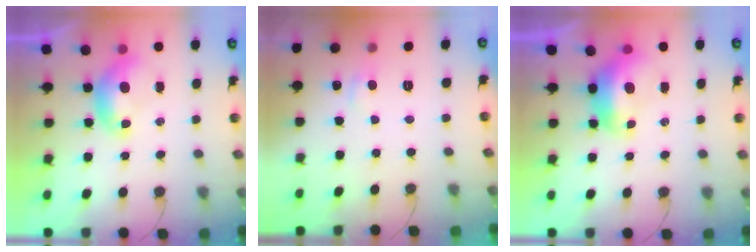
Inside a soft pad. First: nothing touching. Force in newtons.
{"total": 0.9, "press": 0.3, "slide": 0.8}
{"total": 2.1, "press": 2.0, "slide": 0.6}